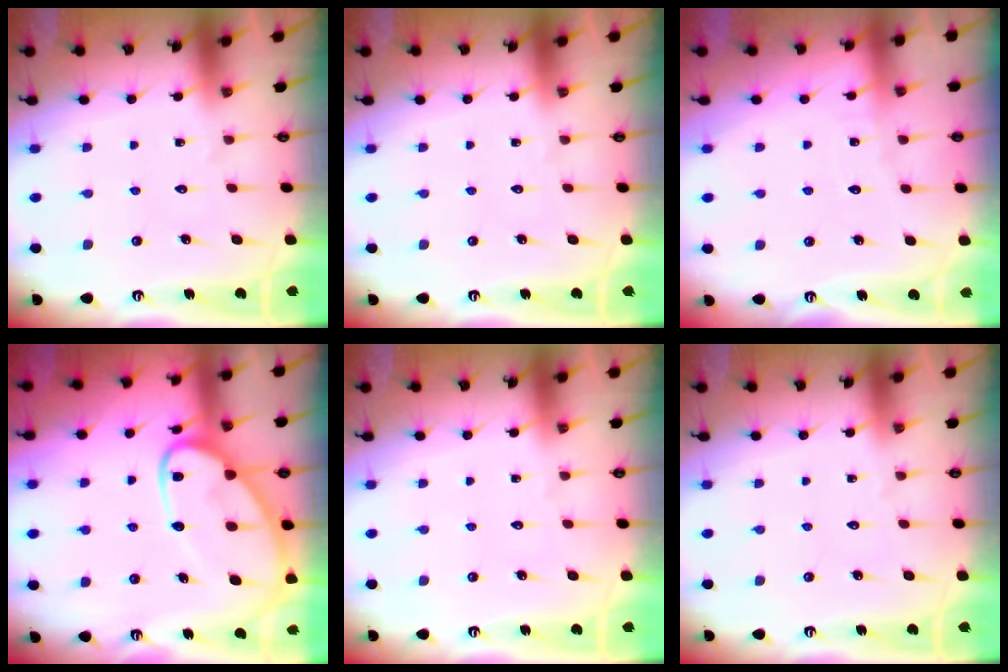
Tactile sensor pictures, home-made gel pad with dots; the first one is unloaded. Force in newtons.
{"total": 0.0}
{"total": 1.8, "press": 1.8, "slide": 0.2}
{"total": 14.3, "press": 14.3, "slide": 1.3}
{"total": 0.0}
{"total": 0.0}